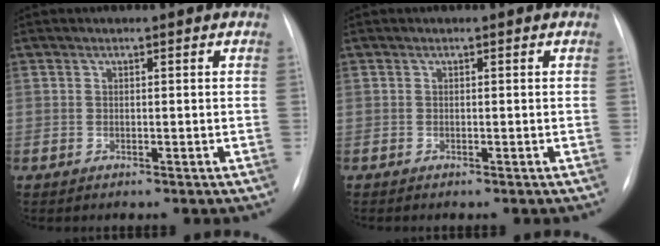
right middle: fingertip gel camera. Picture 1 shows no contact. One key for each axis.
{"total": 0.0}